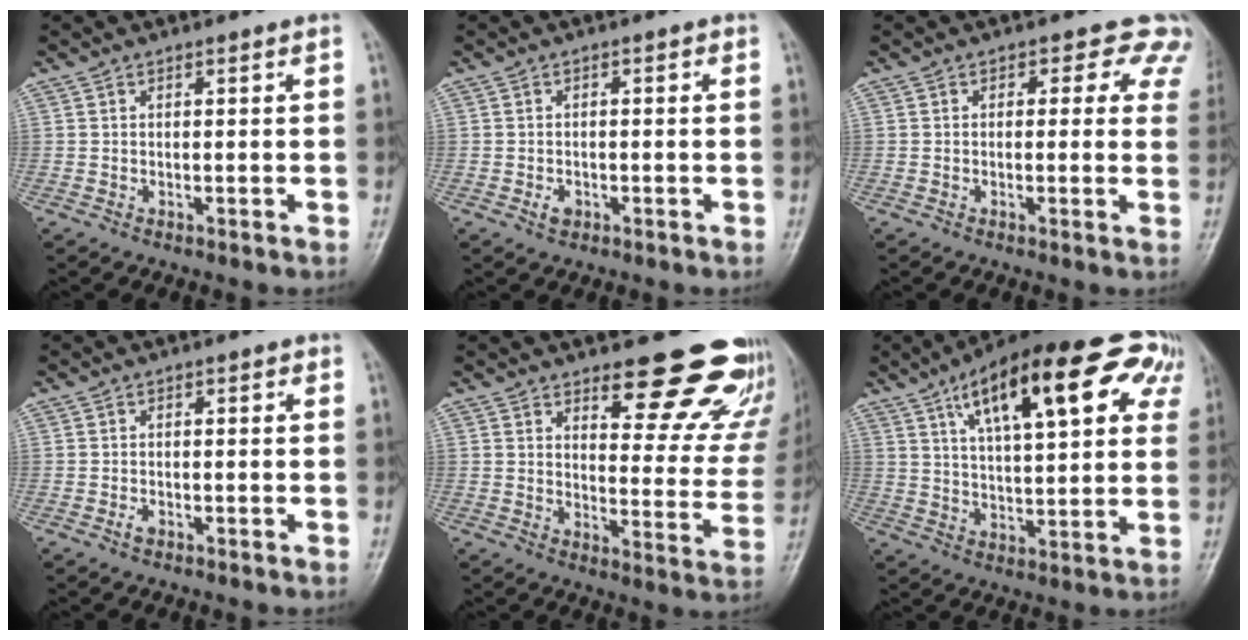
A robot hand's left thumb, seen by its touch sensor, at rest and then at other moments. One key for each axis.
{"total": 2.2, "fx": -0.8, "fy": 1.6, "fz": 1.2, "tx": -0.011, "ty": 0.004, "tz": -0.015}
{"total": 6.1, "fx": 3.9, "fy": 4.1, "fz": 2.3, "tx": 0.022, "ty": -0.009, "tz": 0.017}
{"total": 1.5, "fx": -0.6, "fy": 0.9, "fz": 1.0, "tx": -0.013, "ty": 0.004, "tz": -0.013}
{"total": 18.8, "fx": 15.2, "fy": 6.4, "fz": 9.1, "tx": -0.059, "ty": -0.109, "tz": 0.177}
{"total": 24.2, "fx": 11.2, "fy": 9.0, "fz": 19.5, "tx": -0.260, "ty": 0.009, "tz": 0.162}